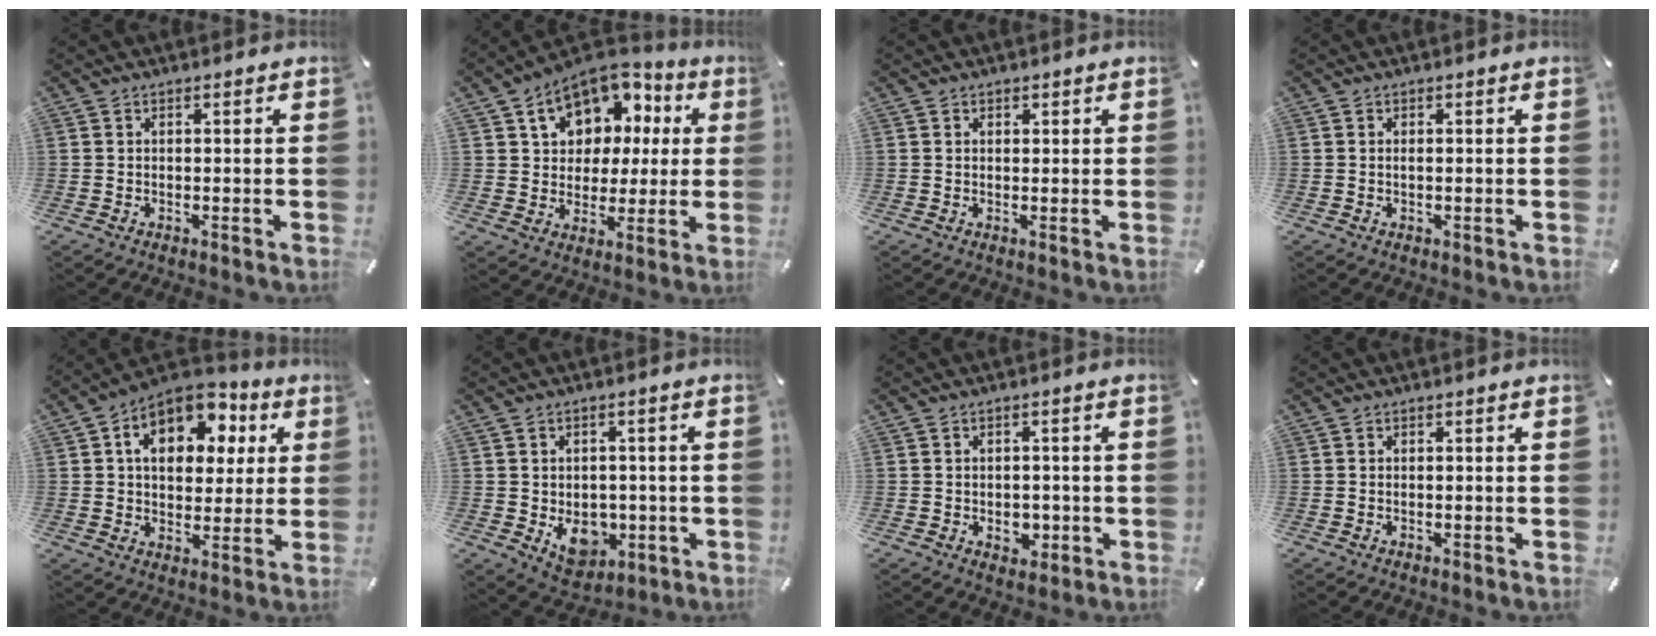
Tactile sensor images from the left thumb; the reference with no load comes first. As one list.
[{"total": 12.0, "force": [5.6, 9.7, 4.4], "torque": [-0.079, -0.034, 0.105]}, {"total": 1.0, "force": [0.5, 0.8, 0.2], "torque": [0.004, 0.001, 0.006]}, {"total": 0.7, "force": [0.0, 0.3, 0.6], "torque": [-0.013, -0.001, 0.000]}, {"total": 13.8, "force": [5.3, 9.9, 8.1], "torque": [-0.125, -0.016, 0.094]}, {"total": 9.5, "force": [-2.1, 7.6, 5.2], "torque": [-0.056, 0.001, -0.033]}, {"total": 4.0, "force": [-0.7, 3.2, 2.2], "torque": [-0.013, -0.005, -0.016]}, {"total": 0.0}]